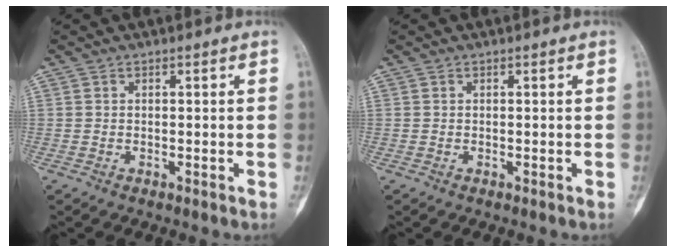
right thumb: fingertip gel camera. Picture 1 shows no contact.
{"total": 0.0}